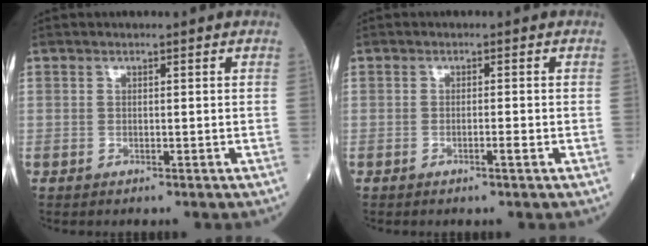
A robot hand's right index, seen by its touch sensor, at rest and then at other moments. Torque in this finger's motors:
{"motor_torque": [-0.11, -0.07, -0.04, -0.01]}